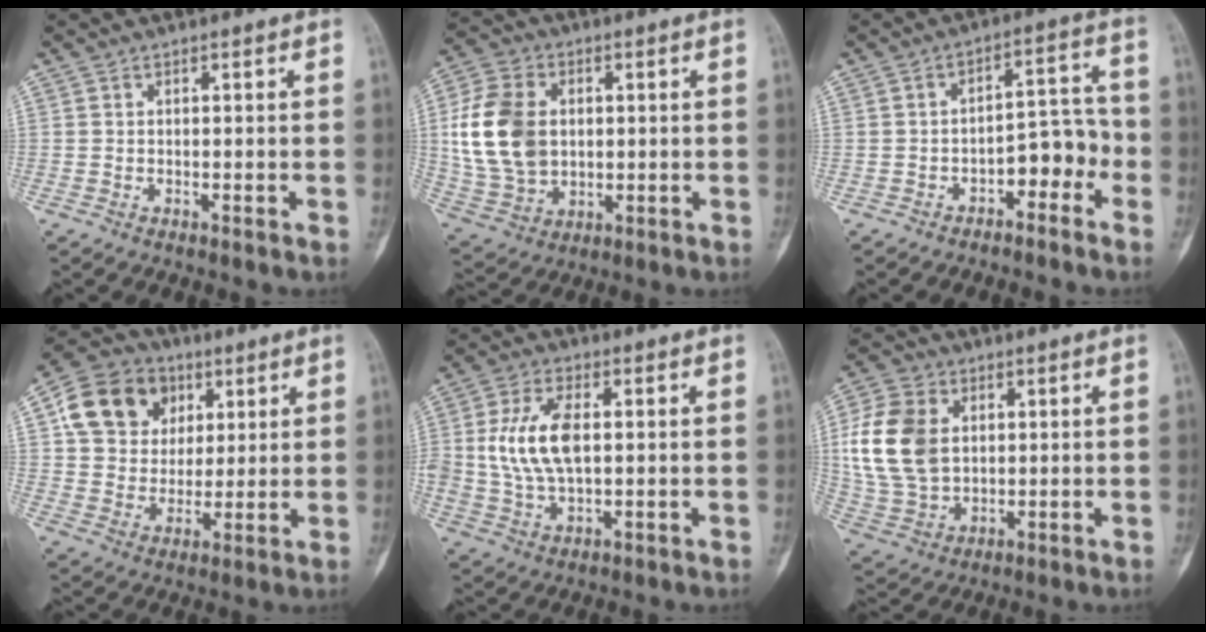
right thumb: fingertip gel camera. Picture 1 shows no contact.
{"total": 16.0, "force": [1.6, 11.7, 10.8], "torque": [-0.190, 0.002, 0.036]}
{"total": 7.6, "force": [-3.6, 4.3, 5.1], "torque": [-0.046, 0.054, -0.055]}
{"total": 15.0, "force": [5.3, 12.5, 6.3], "torque": [-0.084, 0.003, 0.091]}
{"total": 11.9, "force": [1.2, 6.6, 9.9], "torque": [-0.193, 0.003, 0.025]}
{"total": 15.9, "force": [2.5, 11.6, 10.5], "torque": [-0.190, 0.000, 0.051]}